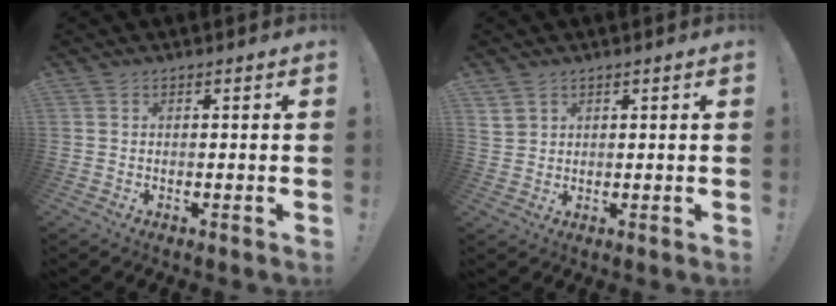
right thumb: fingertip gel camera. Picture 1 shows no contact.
{"total": 2.8, "force": [2.1, 1.7, 0.7], "torque": [-0.003, -0.016, 0.038]}